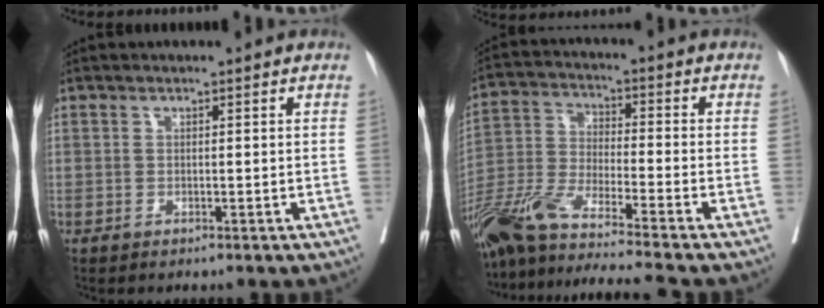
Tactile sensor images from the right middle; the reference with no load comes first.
{"total": 17.6, "force": [-14.7, -1.4, 9.6], "torque": [-0.208, -0.029, -0.267]}